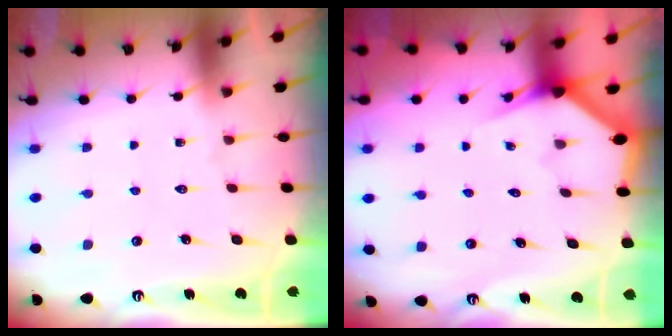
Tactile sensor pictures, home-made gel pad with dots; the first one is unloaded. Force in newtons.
{"total": 2.7, "press": 2.7, "slide": 0.1}